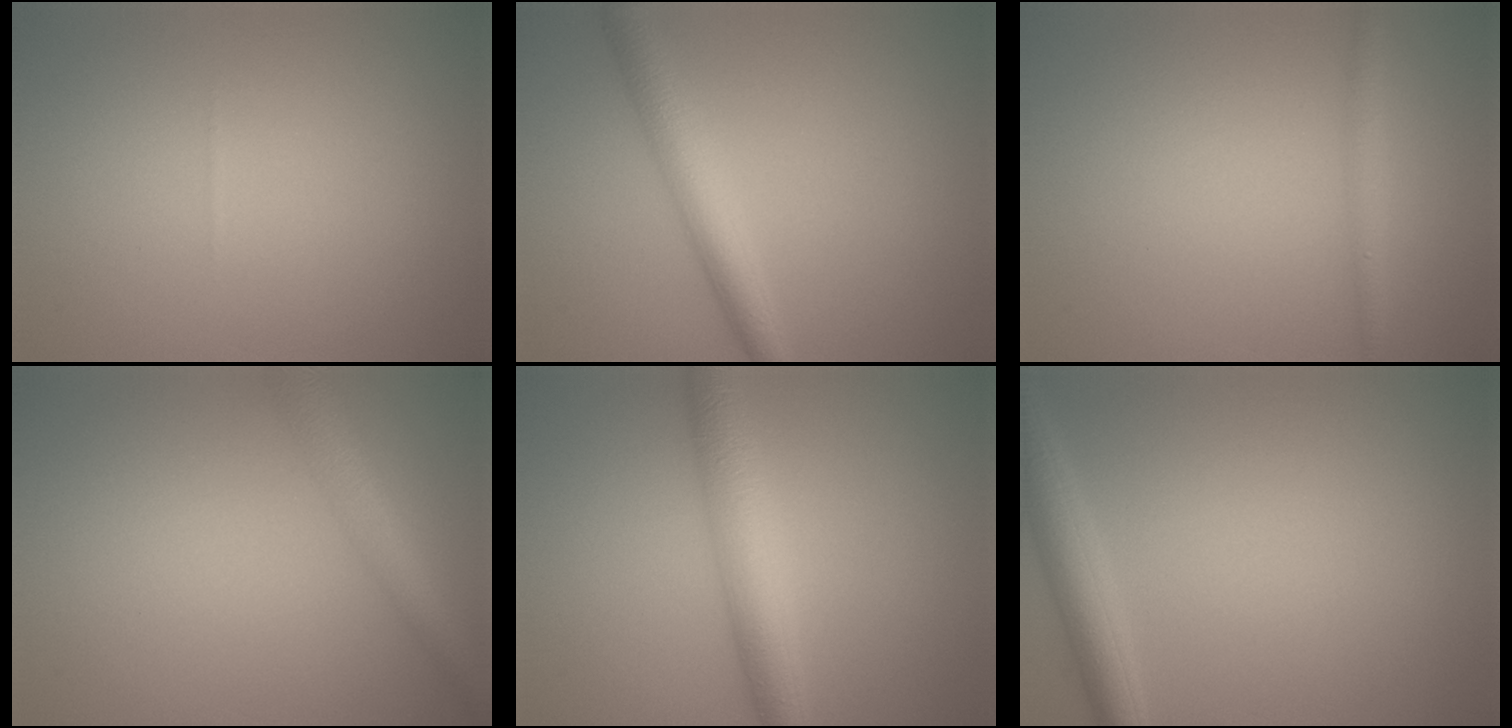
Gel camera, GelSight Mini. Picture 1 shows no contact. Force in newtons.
{"total": 3.8, "press": 3.8, "slide": 0.2}
{"total": 1.6, "press": 1.6, "slide": 0.1}
{"total": 4.2, "press": 4.2, "slide": 0.2}
{"total": 4.9, "press": 4.9, "slide": 0.1}
{"total": 3.6, "press": 3.6, "slide": 0.2}